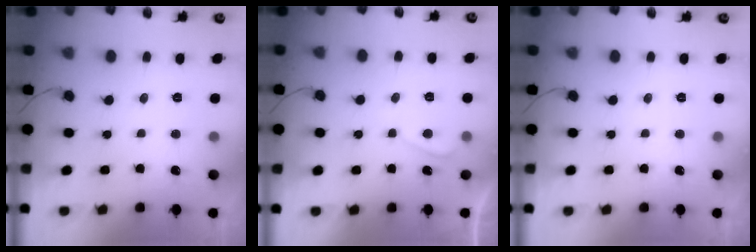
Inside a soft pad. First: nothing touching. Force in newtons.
{"total": 0.7, "press": 0.4, "slide": 0.5}
{"total": 0.0}